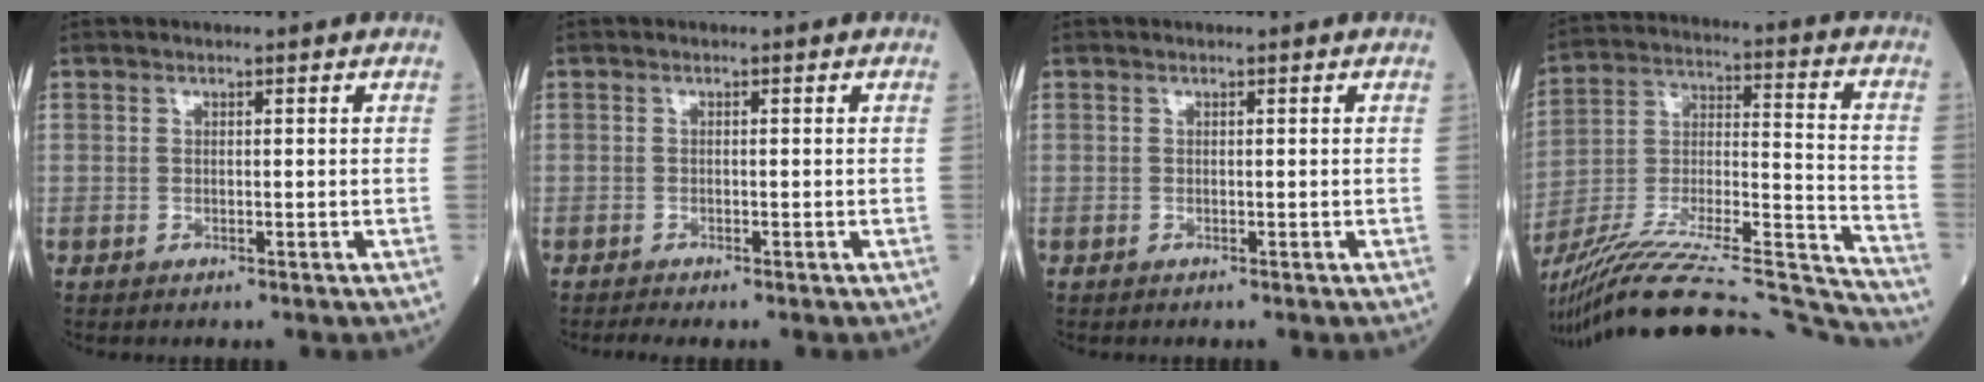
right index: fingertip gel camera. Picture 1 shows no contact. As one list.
[{"total": 1.0, "force": [-1.0, -0.1, 0.4], "torque": [-0.013, -0.001, -0.021]}, {"total": 0.0}, {"total": 33.0, "force": [-30.5, 1.3, 12.7], "torque": [-0.190, -0.032, -0.467]}]